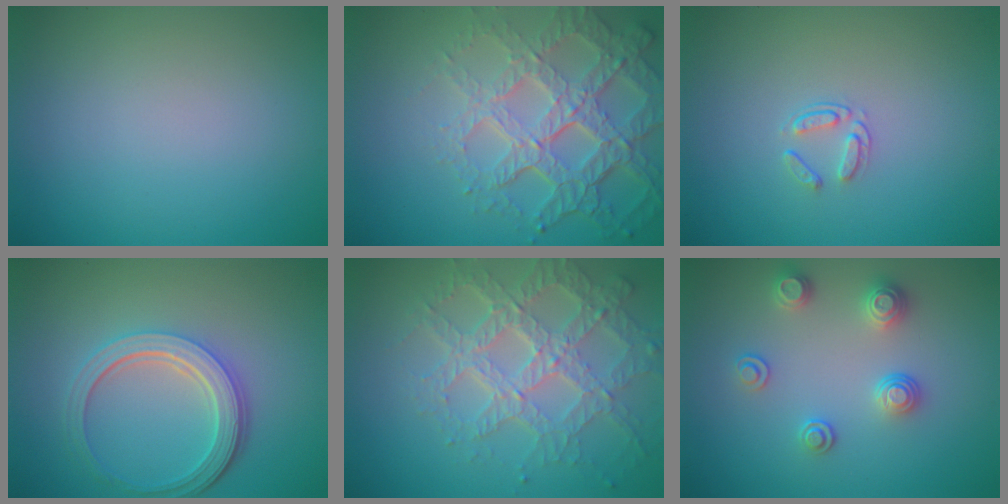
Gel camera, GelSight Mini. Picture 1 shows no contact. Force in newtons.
{"total": 7.6, "press": 5.3, "slide": 5.5}
{"total": 1.4, "press": 0.9, "slide": 1.1}
{"total": 5.0, "press": 3.8, "slide": 3.2}
{"total": 6.8, "press": 4.9, "slide": 4.7}
{"total": 2.6, "press": 2.6, "slide": 0.5}